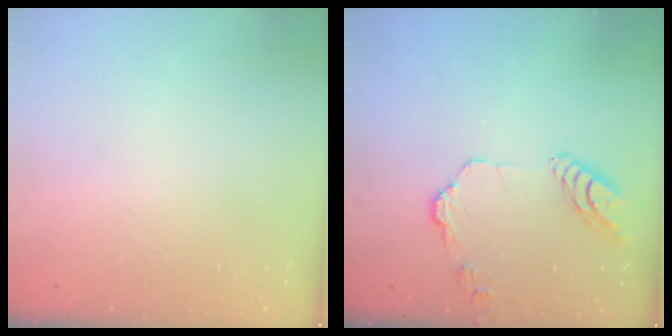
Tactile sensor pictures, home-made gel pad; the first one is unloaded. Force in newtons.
{"total": 11.0, "press": 11.0, "slide": 1.1}